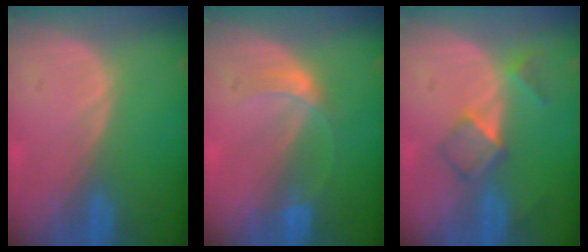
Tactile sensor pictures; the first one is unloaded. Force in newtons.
{"total": 2.9, "press": 2.9, "slide": 0.1}
{"total": 5.1, "press": 4.4, "slide": 2.6}